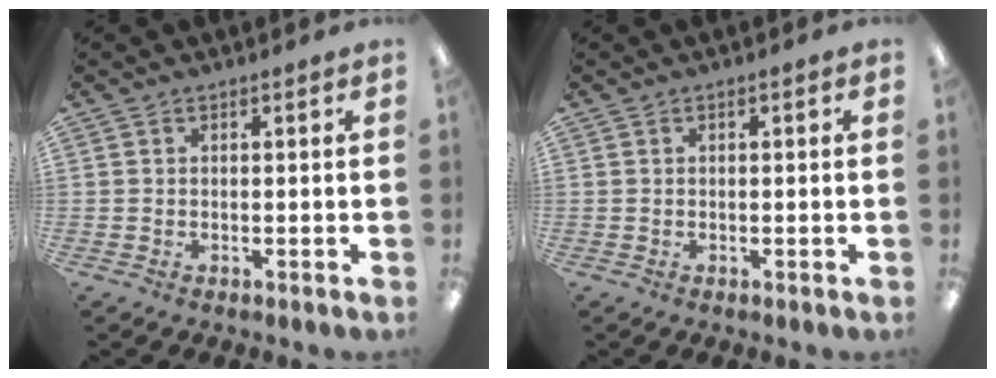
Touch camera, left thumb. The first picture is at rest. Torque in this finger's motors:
{"motor_torque": [-0.16, -0.04, -0.21, 0.18, 0.03]}